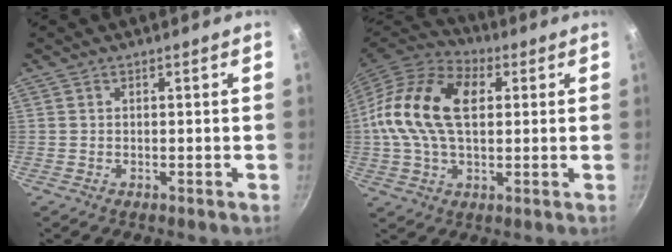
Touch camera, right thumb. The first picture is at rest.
{"total": 18.8, "force": [2.9, 11.6, 14.6], "torque": [-0.267, 0.023, 0.034]}